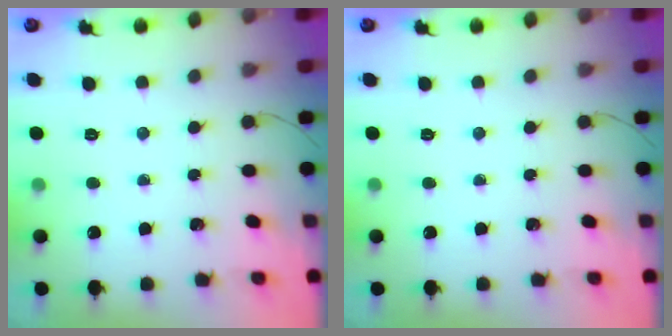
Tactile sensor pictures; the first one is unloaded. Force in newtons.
{"total": 0.0}